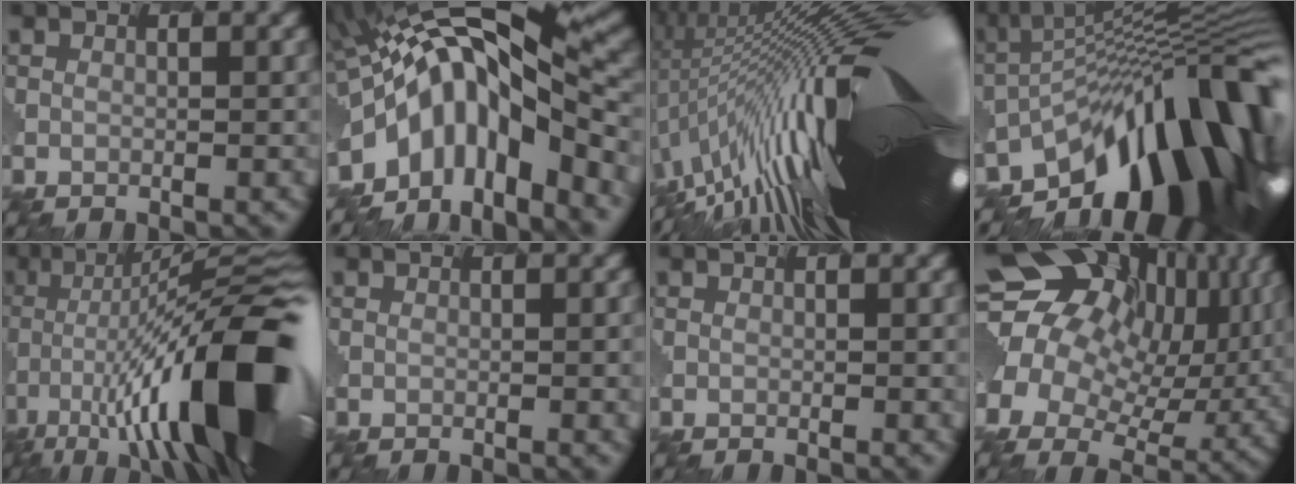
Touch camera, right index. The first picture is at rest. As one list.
[{"total": 11.0, "force": [-4.0, 3.7, 9.5], "torque": [-0.168, 0.012, -0.074]}, {"total": 20.0, "force": [2.9, 5.1, 19.1], "torque": [-0.307, 0.007, 0.052]}, {"total": 15.7, "force": [-7.5, 6.4, 12.1], "torque": [-0.167, 0.033, -0.160]}, {"total": 15.7, "force": [-4.4, 4.8, 14.3], "torque": [-0.231, 0.031, -0.086]}, {"total": 0.9, "force": [0.0, 0.3, 0.8], "torque": [-0.003, 0.010, -0.010]}, {"total": 0.0}, {"total": 17.0, "force": [5.7, 12.9, 9.3], "torque": [-0.191, 0.027, 0.092]}]